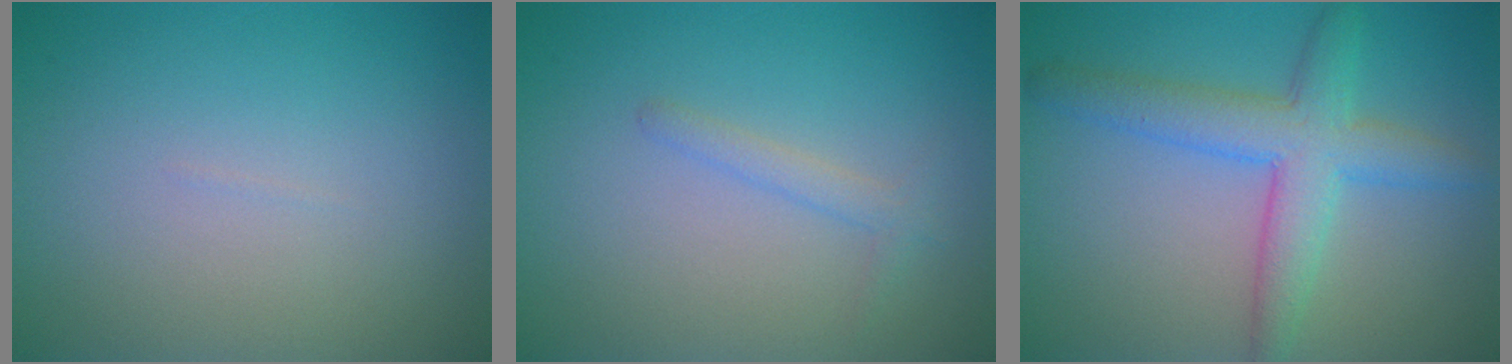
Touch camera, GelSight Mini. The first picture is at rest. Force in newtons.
{"total": 1.3, "press": 1.3, "slide": 0.0}
{"total": 5.2, "press": 5.2, "slide": 0.1}